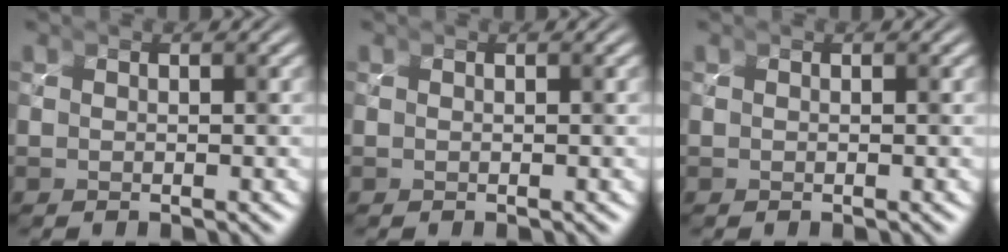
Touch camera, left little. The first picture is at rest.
{"total": 0.0}
{"total": 0.0}